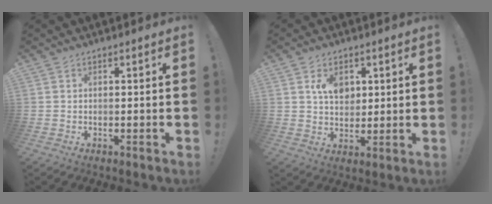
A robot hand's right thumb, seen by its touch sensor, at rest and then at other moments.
{"total": 7.2, "force": [2.9, 5.3, 4.0], "torque": [-0.065, -0.006, 0.056]}